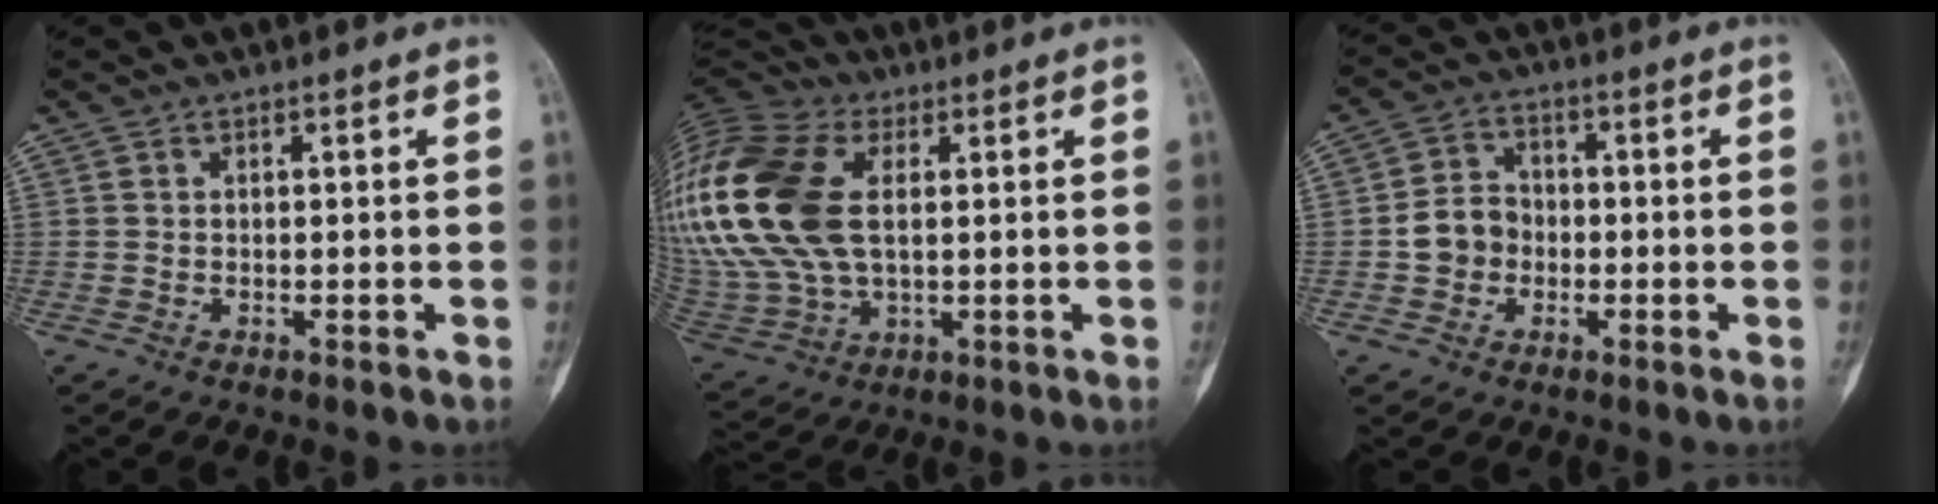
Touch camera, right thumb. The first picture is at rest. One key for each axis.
{"total": 28.2, "fx": 4.9, "fy": 17.2, "fz": 21.9, "tx": -0.529, "ty": 0.010, "tz": 0.099}
{"total": 6.3, "fx": -1.2, "fy": 5.5, "fz": 3.0, "tx": -0.037, "ty": 0.021, "tz": -0.031}